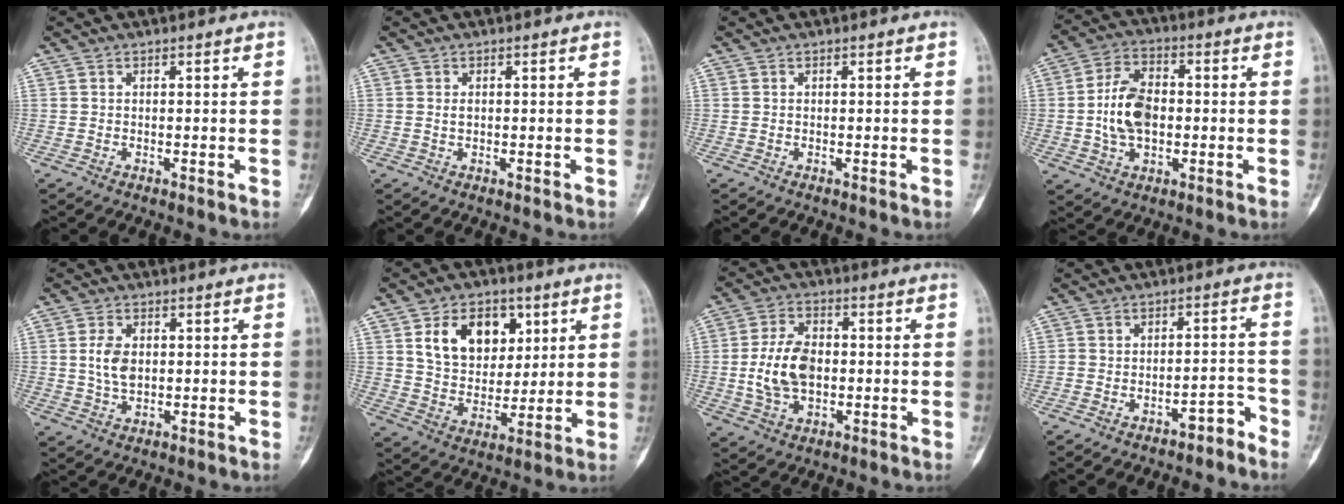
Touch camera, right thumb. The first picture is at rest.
{"total": 0.8, "force": [0.1, 0.5, 0.7], "torque": [-0.009, -0.002, 0.005]}
{"total": 0.0}
{"total": 11.1, "force": [-0.6, 7.1, 8.5], "torque": [-0.143, 0.013, -0.014]}
{"total": 5.6, "force": [0.6, 3.6, 4.3], "torque": [-0.080, -0.003, 0.011]}
{"total": 14.1, "force": [5.2, 10.0, 8.5], "torque": [-0.090, -0.018, 0.095]}
{"total": 11.3, "force": [-0.7, 7.3, 8.7], "torque": [-0.150, 0.008, -0.012]}
{"total": 5.1, "force": [-4.3, 2.1, 1.7], "torque": [-0.012, 0.068, -0.058]}